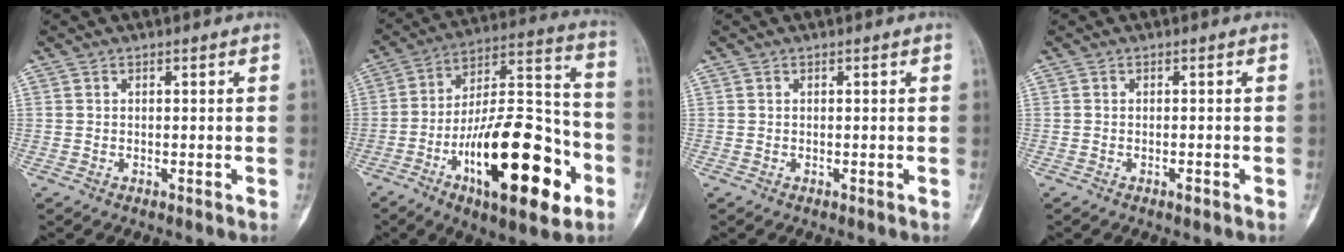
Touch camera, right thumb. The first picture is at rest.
{"total": 27.6, "force": [-10.7, 10.5, 23.1], "torque": [-0.366, 0.054, -0.164]}
{"total": 0.0}
{"total": 1.0, "force": [-0.6, 0.3, 0.7], "torque": [-0.015, 0.003, -0.009]}